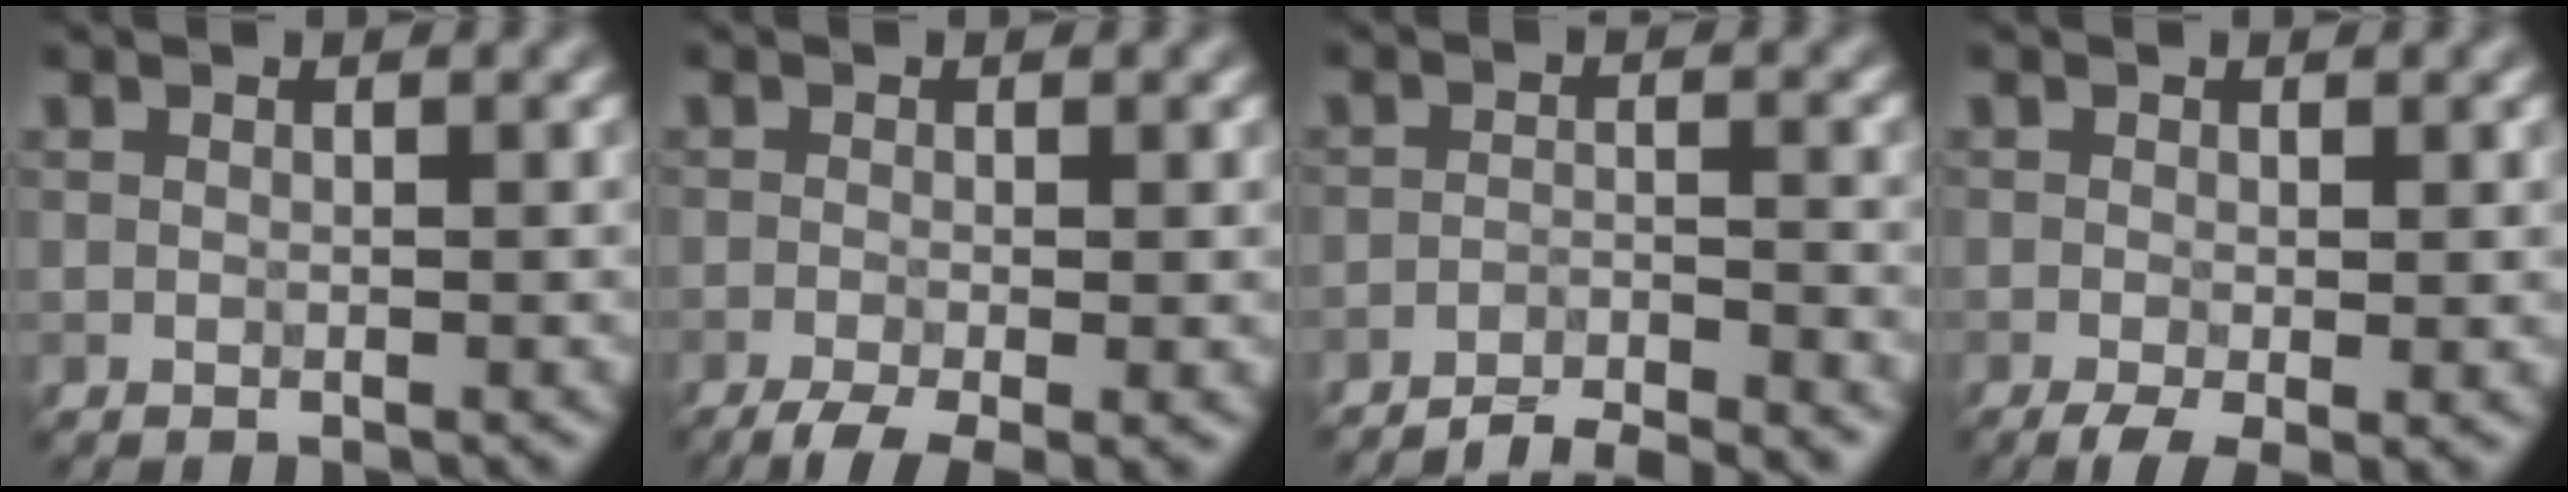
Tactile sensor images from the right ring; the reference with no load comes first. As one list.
[{"total": 4.6, "force": [-2.6, 1.2, 3.6], "torque": [-0.057, -0.010, -0.046]}, {"total": 4.6, "force": [-4.2, 0.5, 1.7], "torque": [-0.023, 0.002, -0.077]}, {"total": 3.4, "force": [-1.4, 0.9, 3.0], "torque": [-0.052, -0.009, -0.023]}]